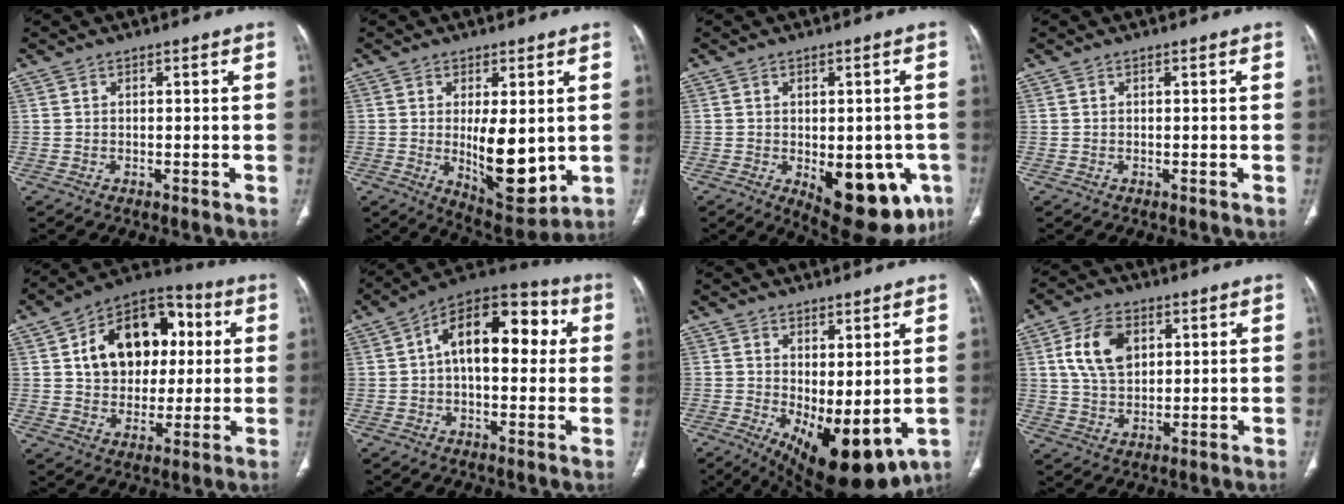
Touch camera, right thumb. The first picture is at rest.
{"total": 12.3, "force": [-0.4, 5.0, 11.2], "torque": [-0.150, -0.027, 0.011]}
{"total": 16.0, "force": [-5.6, 8.0, 12.7], "torque": [-0.120, 0.000, -0.053]}
{"total": 0.0}
{"total": 18.2, "force": [3.9, 13.0, 12.1], "torque": [-0.144, 0.016, 0.060]}
{"total": 16.6, "force": [2.6, 9.1, 13.6], "torque": [-0.175, 0.041, 0.030]}
{"total": 13.1, "force": [-1.6, 5.8, 11.7], "torque": [-0.172, -0.023, -0.001]}
{"total": 10.0, "force": [3.1, 6.5, 6.9], "torque": [-0.114, -0.006, 0.060]}